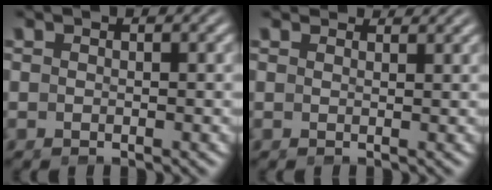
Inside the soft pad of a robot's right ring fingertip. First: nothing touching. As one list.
[{"total": 2.2, "force": [2.1, -0.5, 0.1], "torque": [0.007, 0.003, 0.038]}]